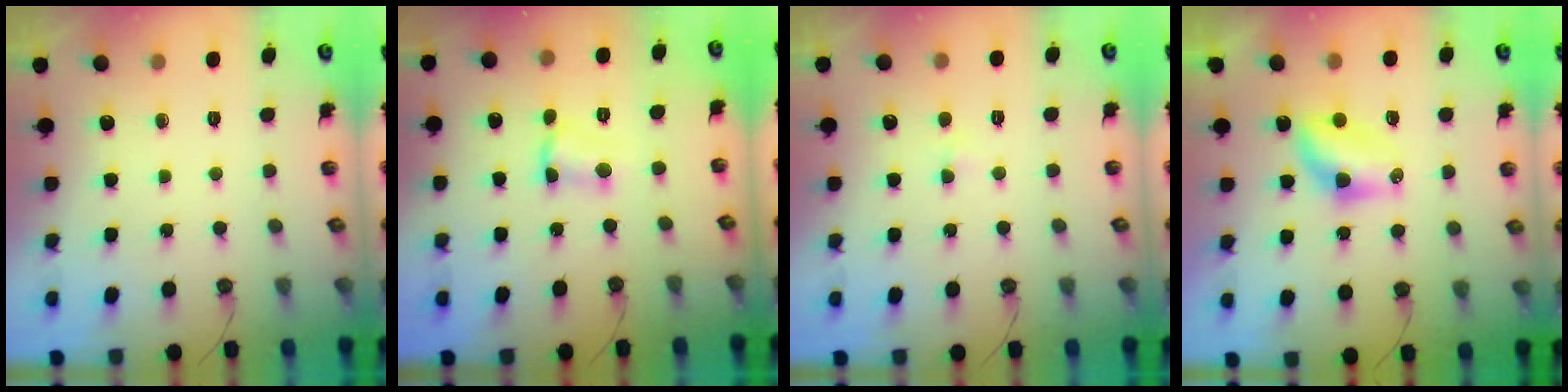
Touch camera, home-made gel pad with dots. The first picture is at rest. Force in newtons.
{"total": 2.9, "press": 2.9, "slide": 0.2}
{"total": 2.5, "press": 2.5, "slide": 0.4}
{"total": 5.8, "press": 5.7, "slide": 0.7}